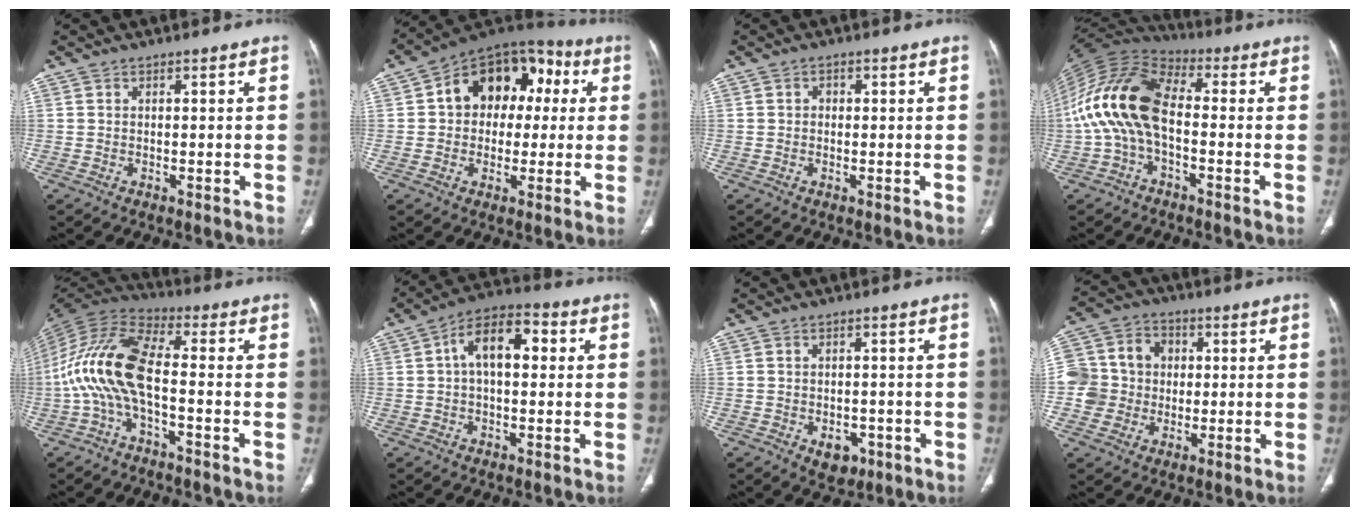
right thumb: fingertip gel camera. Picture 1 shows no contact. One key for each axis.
{"total": 16.5, "fx": 2.7, "fy": 12.0, "fz": 11.0, "tx": -0.108, "ty": 0.040, "tz": 0.031}
{"total": 1.2, "fx": 0.1, "fy": 1.0, "fz": 0.6, "tx": -0.004, "ty": 0.003, "tz": -0.002}
{"total": 16.4, "fx": -1.4, "fy": 9.2, "fz": 13.5, "tx": -0.268, "ty": 0.039, "tz": -0.037}
{"total": 13.7, "fx": -2.7, "fy": 5.2, "fz": 12.4, "tx": -0.265, "ty": 0.046, "tz": -0.064}
{"total": 10.9, "fx": 1.9, "fy": 5.9, "fz": 8.9, "tx": -0.139, "ty": 0.032, "tz": 0.022}
{"total": 4.2, "fx": -1.7, "fy": 3.0, "fz": 2.4, "tx": -0.017, "ty": 0.005, "tz": -0.013}
{"total": 12.1, "fx": 0.1, "fy": 11.2, "fz": 4.5, "tx": -0.063, "ty": 0.026, "tz": 0.002}